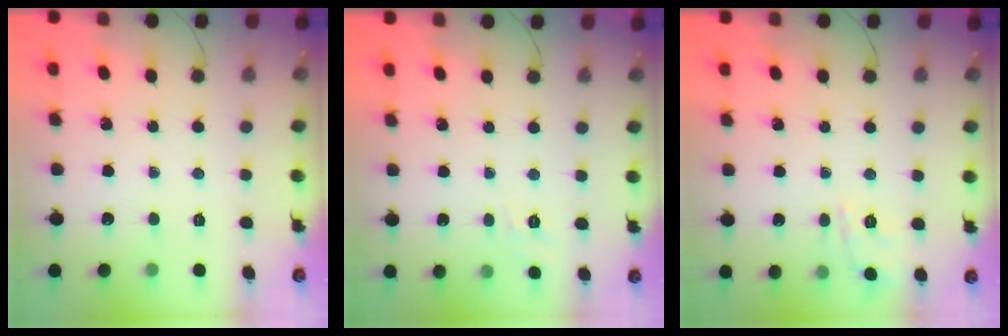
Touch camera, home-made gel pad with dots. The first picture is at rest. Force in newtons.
{"total": 1.8, "press": 1.2, "slide": 1.4}
{"total": 1.9, "press": 0.9, "slide": 1.6}